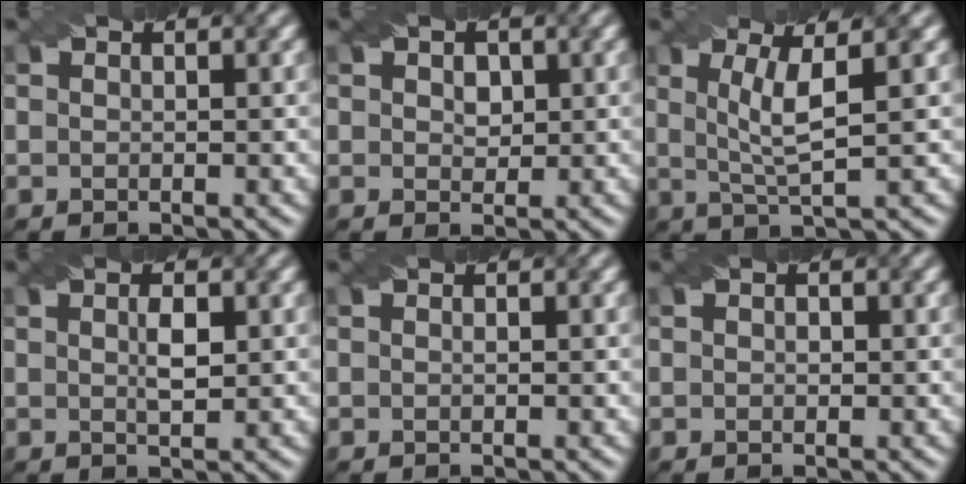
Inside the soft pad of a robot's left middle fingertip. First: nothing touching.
{"total": 1.8, "force": [0.7, 1.3, 1.1], "torque": [-0.014, -0.002, 0.011]}
{"total": 4.1, "force": [0.9, 0.7, 3.9], "torque": [-0.082, 0.003, 0.023]}
{"total": 1.9, "force": [0.4, 0.5, 1.8], "torque": [-0.035, 0.001, 0.008]}
{"total": 0.0}
{"total": 0.6, "force": [0.1, 0.4, 0.4], "torque": [-0.006, -0.001, 0.000]}